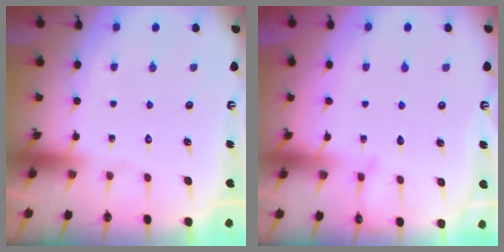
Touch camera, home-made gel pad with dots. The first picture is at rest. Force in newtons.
{"total": 6.3, "press": 6.3, "slide": 0.5}